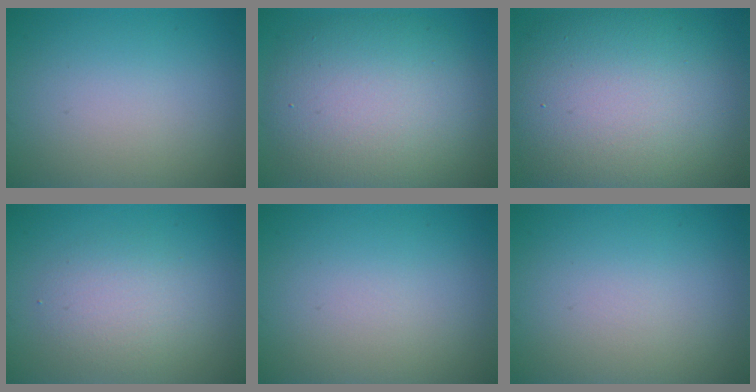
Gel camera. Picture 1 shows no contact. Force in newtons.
{"total": 9.7, "press": 9.7, "slide": 0.7}
{"total": 13.7, "press": 13.7, "slide": 0.7}
{"total": 2.6, "press": 2.6, "slide": 0.2}
{"total": 0.0}
{"total": 0.0}